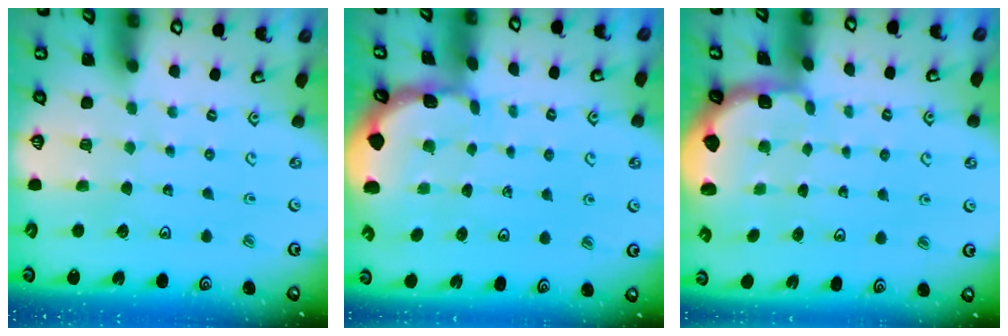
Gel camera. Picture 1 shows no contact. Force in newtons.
{"total": 1.3, "press": 1.2, "slide": 0.1}
{"total": 1.2, "press": 1.2, "slide": 0.2}